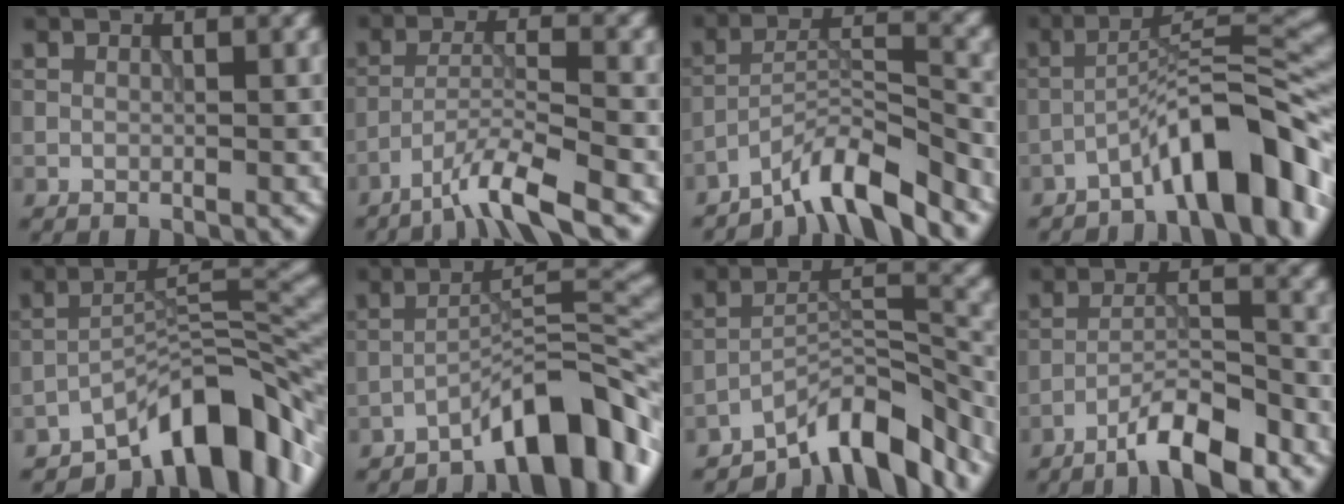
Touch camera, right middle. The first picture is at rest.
{"total": 5.7, "force": [-4.3, 0.5, 3.7], "torque": [-0.059, 0.004, -0.087]}
{"total": 6.5, "force": [-5.4, 0.8, 3.5], "torque": [-0.053, 0.006, -0.100]}
{"total": 10.1, "force": [-6.2, 2.1, 7.6], "torque": [-0.108, 0.030, -0.104]}
{"total": 10.0, "force": [-6.8, 3.2, 6.5], "torque": [-0.081, 0.011, -0.123]}
{"total": 8.6, "force": [-5.9, 1.9, 5.9], "torque": [-0.083, 0.018, -0.097]}
{"total": 8.0, "force": [-6.3, 2.1, 4.4], "torque": [-0.057, 0.010, -0.112]}
{"total": 6.1, "force": [-4.5, 1.0, 4.0], "torque": [-0.063, 0.008, -0.081]}